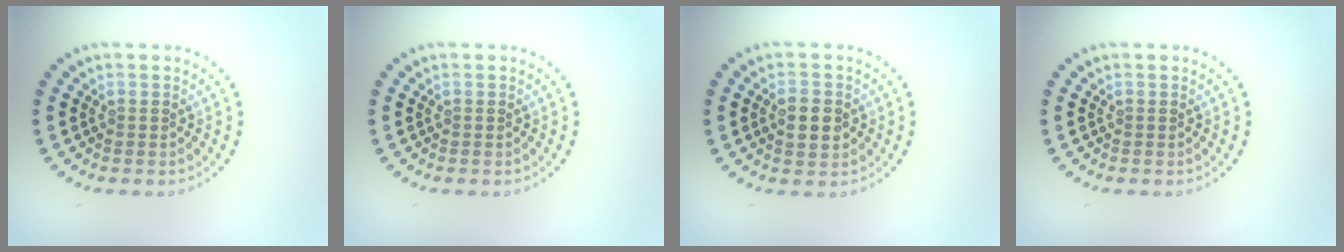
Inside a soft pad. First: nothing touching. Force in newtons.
{"total": 0.0}
{"total": 2.9, "press": 2.9, "slide": 0.1}
{"total": 0.0}